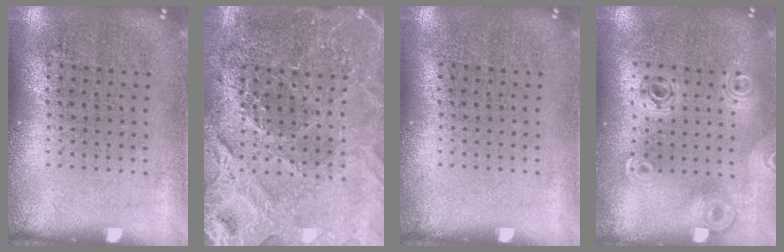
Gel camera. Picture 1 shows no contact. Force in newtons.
{"total": 4.0, "press": 3.8, "slide": 1.2}
{"total": 0.0}
{"total": 0.8, "press": 0.8, "slide": 0.1}